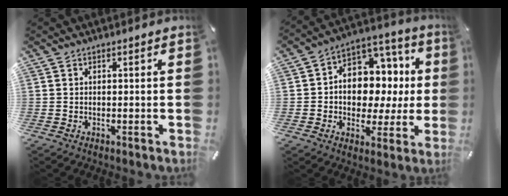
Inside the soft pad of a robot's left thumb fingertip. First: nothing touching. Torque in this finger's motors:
{"motor_torque": [0.96, 0.81, 0.66, -0.44, 0.36]}